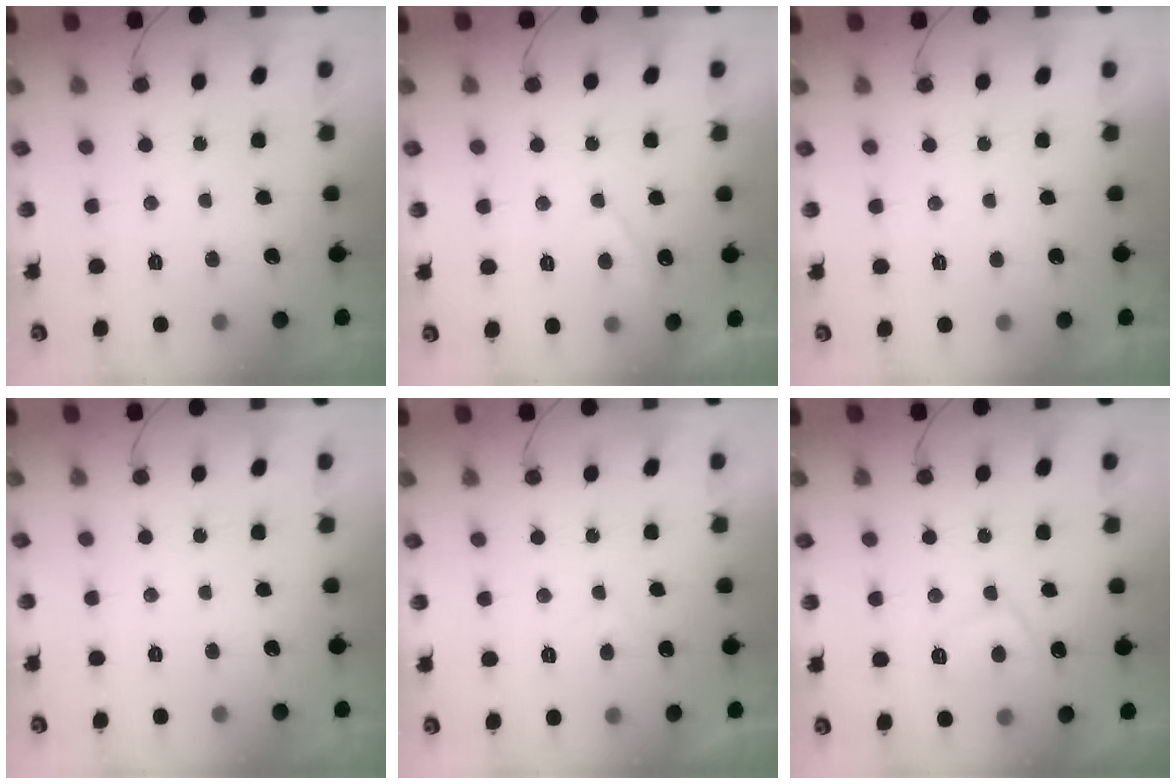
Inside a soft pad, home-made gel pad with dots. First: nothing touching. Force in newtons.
{"total": 2.4, "press": 2.4, "slide": 0.5}
{"total": 2.3, "press": 2.3, "slide": 0.3}
{"total": 0.0}
{"total": 0.9, "press": 0.7, "slide": 0.6}
{"total": 7.2, "press": 7.2, "slide": 0.7}